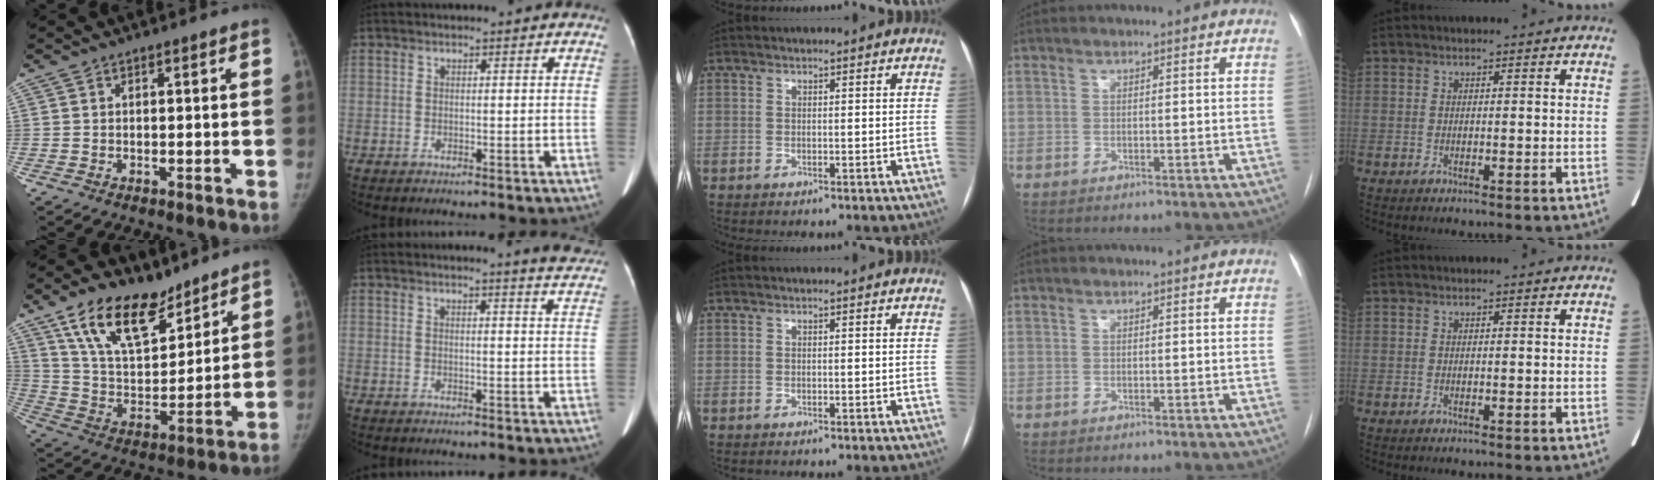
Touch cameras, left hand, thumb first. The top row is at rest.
{"thumb": {"total": 16.6, "force": [11.4, 8.0, 9.1], "torque": [-0.123, -0.061, 0.216]}, "index": {"total": 7.9, "force": [7.6, -0.3, 2.2], "torque": [-0.017, -0.037, 0.062]}}